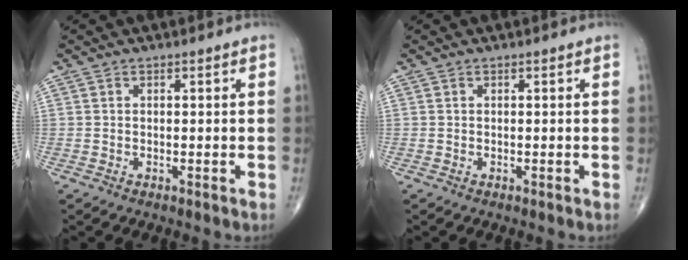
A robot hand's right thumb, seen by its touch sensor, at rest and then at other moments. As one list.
[{"total": 0.0}]